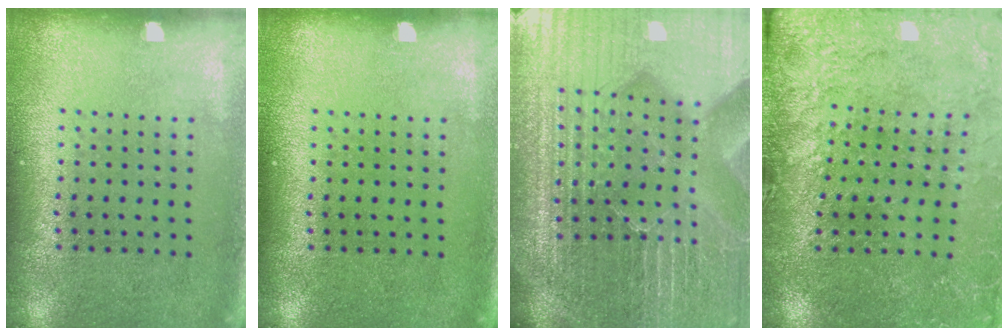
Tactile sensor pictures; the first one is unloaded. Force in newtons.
{"total": 0.0}
{"total": 6.5, "press": 5.8, "slide": 3.0}
{"total": 2.9, "press": 2.9, "slide": 0.3}